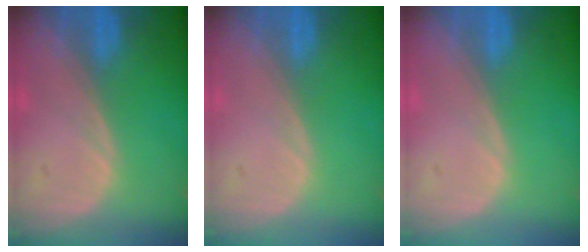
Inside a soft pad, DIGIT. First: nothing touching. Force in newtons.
{"total": 0.0}
{"total": 0.0}